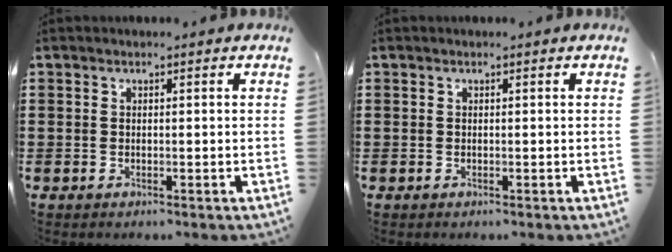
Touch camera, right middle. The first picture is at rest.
{"total": 0.0}